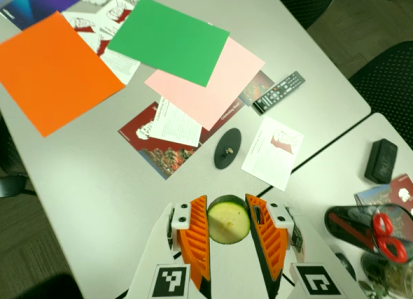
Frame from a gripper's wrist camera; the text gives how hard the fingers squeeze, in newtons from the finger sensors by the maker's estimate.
{"total": 10.1, "left": 10.5, "right": 9.7}